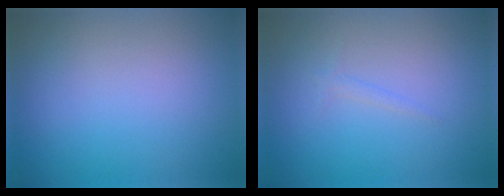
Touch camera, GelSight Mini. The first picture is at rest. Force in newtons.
{"total": 0.6, "press": 0.6, "slide": 0.0}